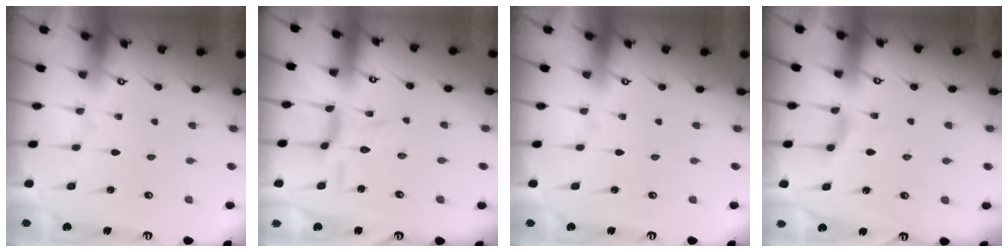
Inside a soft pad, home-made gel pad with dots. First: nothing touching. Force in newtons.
{"total": 3.6, "press": 3.6, "slide": 0.2}
{"total": 0.0}
{"total": 4.7, "press": 4.7, "slide": 0.6}